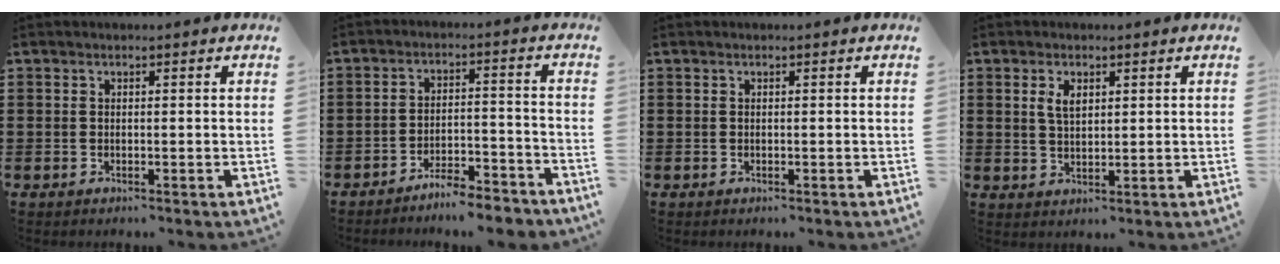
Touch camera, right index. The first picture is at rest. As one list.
[{"total": 5.2, "force": [-5.0, 0.4, 1.3], "torque": [-0.024, 0.007, -0.098]}, {"total": 0.0}, {"total": 3.1, "force": [1.2, 1.6, 2.4], "torque": [-0.051, 0.007, 0.020]}]